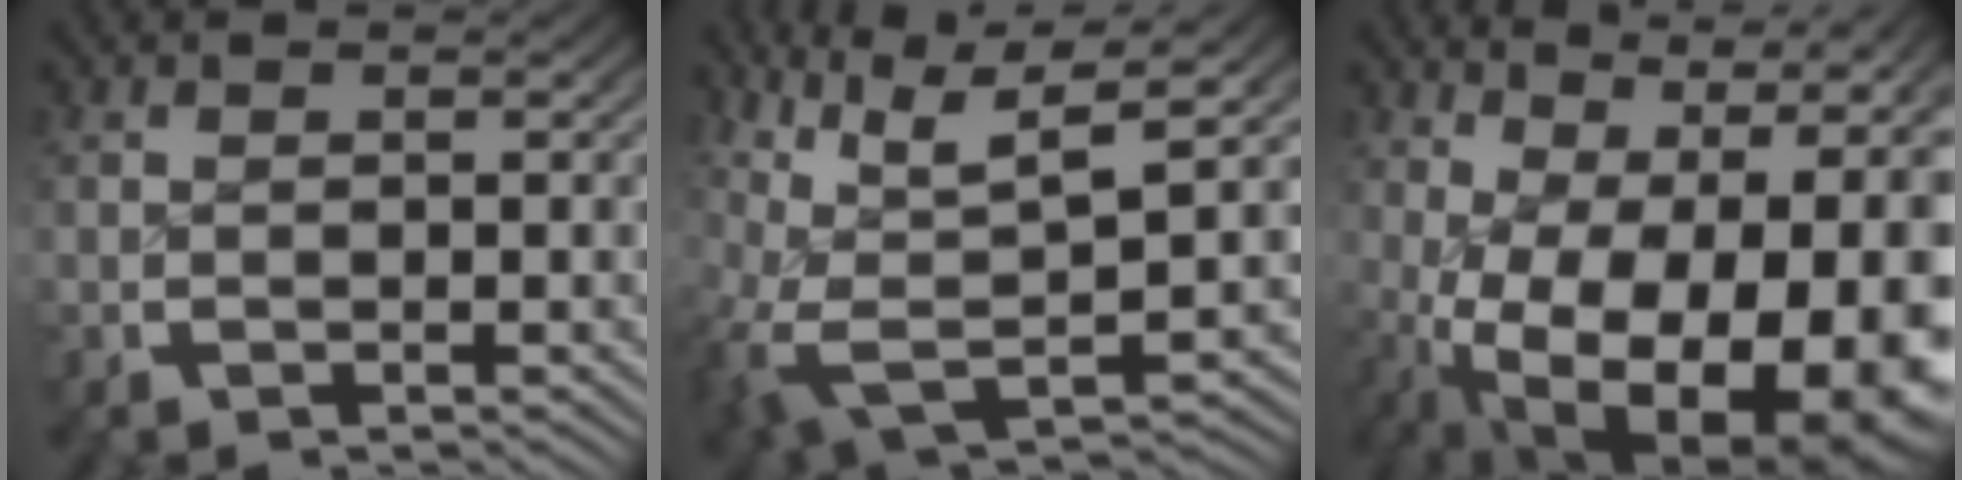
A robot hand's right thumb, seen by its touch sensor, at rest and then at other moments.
{"total": 11.7, "force": [0.4, 7.6, 8.9], "torque": [-0.203, -0.053, 0.028]}
{"total": 19.6, "force": [-1.2, 12.7, 14.9], "torque": [-0.248, -0.074, 0.021]}